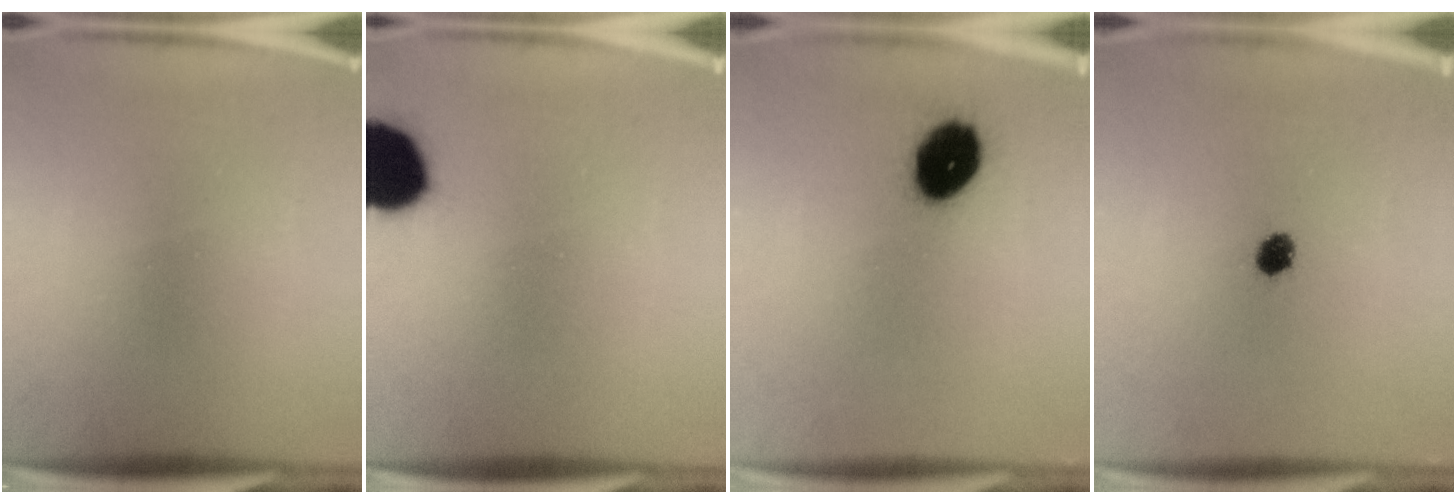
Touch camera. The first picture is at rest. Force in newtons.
{"total": 13.9}
{"total": 11.3}
{"total": 3.5}